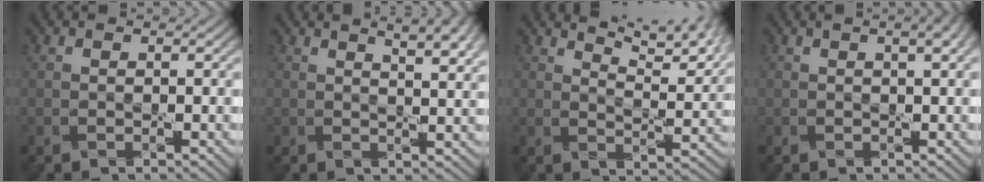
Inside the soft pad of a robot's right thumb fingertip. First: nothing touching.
{"total": 7.1, "force": [4.0, 2.1, 5.5], "torque": [-0.060, 0.014, 0.044]}
{"total": 8.8, "force": [6.9, 1.7, 5.1], "torque": [-0.088, -0.008, 0.109]}
{"total": 3.2, "force": [1.3, 0.8, 2.8], "torque": [-0.034, 0.002, 0.006]}